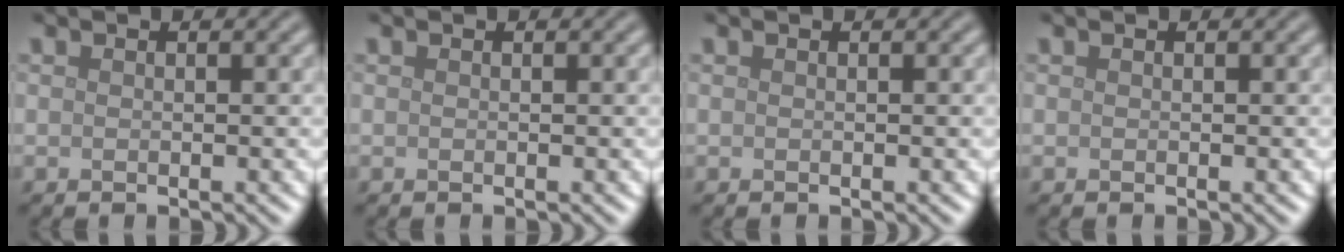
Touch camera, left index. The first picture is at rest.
{"total": 0.0}
{"total": 0.0}
{"total": 0.0}